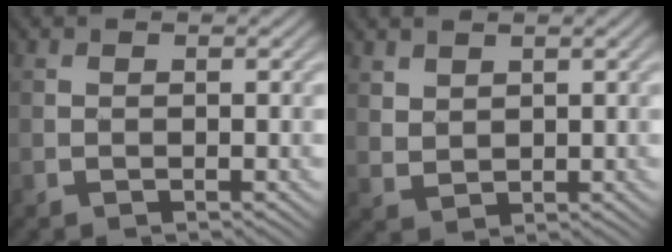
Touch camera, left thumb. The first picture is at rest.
{"total": 2.6, "force": [1.9, 1.4, 1.0], "torque": [-0.027, -0.003, 0.048]}